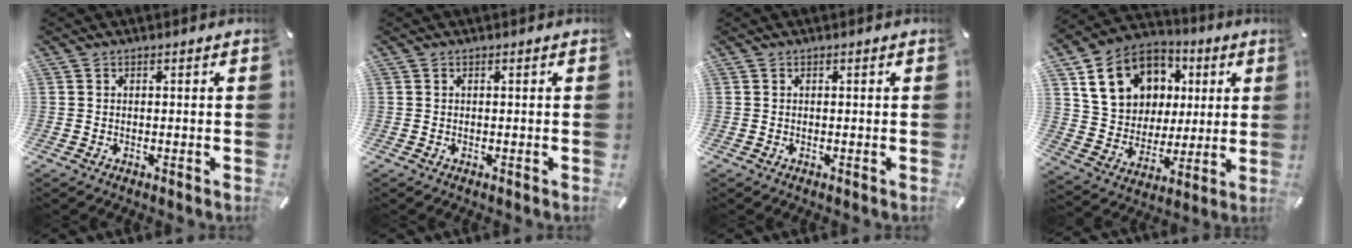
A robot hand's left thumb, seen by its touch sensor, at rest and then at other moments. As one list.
[{"total": 0.0}, {"total": 0.0}, {"total": 15.9, "force": [5.0, 13.8, 6.2], "torque": [-0.107, -0.006, 0.106]}]